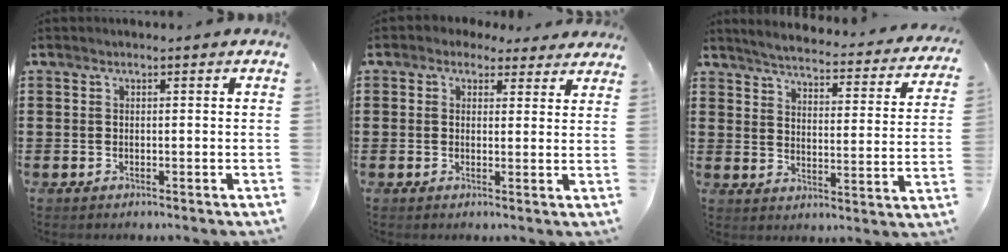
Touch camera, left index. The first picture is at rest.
{"total": 2.4, "force": [1.8, 1.5, 0.6], "torque": [-0.021, 0.006, 0.033]}
{"total": 3.8, "force": [3.6, -0.3, 1.1], "torque": [-0.043, -0.032, 0.054]}